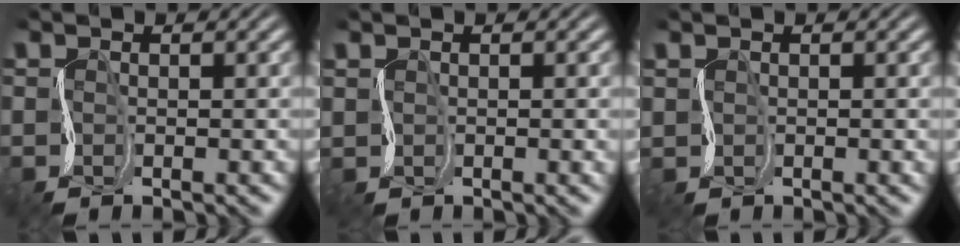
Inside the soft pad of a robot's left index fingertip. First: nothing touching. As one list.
[{"total": 0.7, "force": [0.7, 0.0, -0.2], "torque": [0.003, -0.001, 0.014]}, {"total": 0.9, "force": [0.7, -0.1, -0.5], "torque": [0.006, 0.000, 0.015]}]